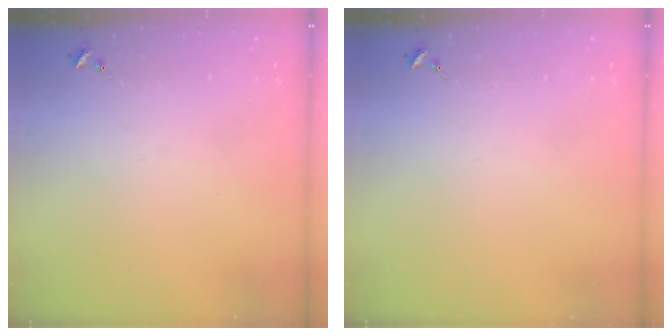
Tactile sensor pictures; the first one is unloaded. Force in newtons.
{"total": 0.0}